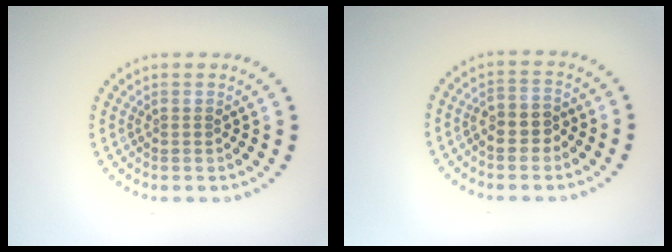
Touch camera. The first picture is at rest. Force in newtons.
{"total": 2.6, "press": 2.4, "slide": 0.8}